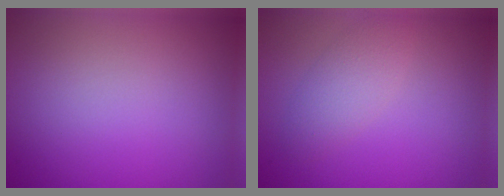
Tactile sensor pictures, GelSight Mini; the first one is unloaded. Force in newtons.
{"total": 2.4, "press": 2.4, "slide": 0.1}